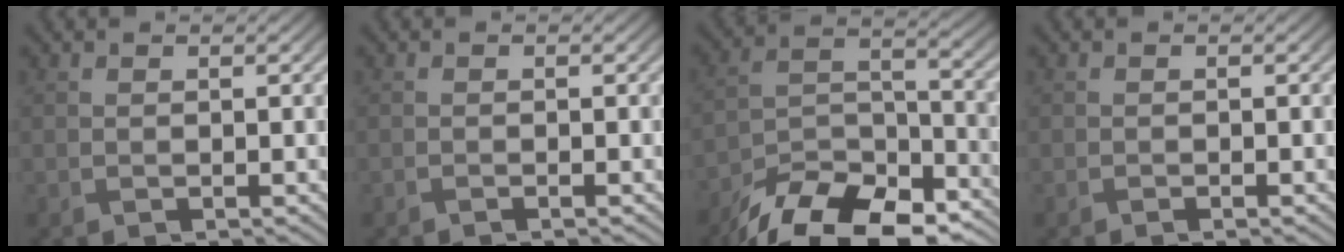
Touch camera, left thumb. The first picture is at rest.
{"total": 0.5, "force": [-0.4, 0.0, 0.3], "torque": [-0.004, 0.000, -0.009]}
{"total": 16.6, "force": [-13.1, 6.3, 8.1], "torque": [-0.169, -0.026, -0.207]}
{"total": 0.6, "force": [-0.5, 0.1, 0.4], "torque": [-0.005, -0.001, -0.006]}